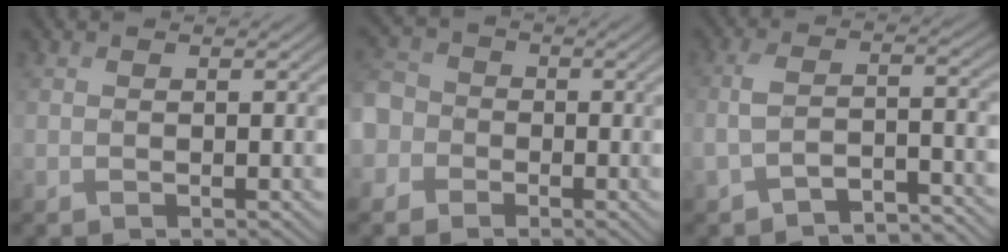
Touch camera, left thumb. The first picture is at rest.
{"total": 6.4, "force": [-2.0, 5.6, 2.2], "torque": [-0.073, -0.003, -0.071]}
{"total": 5.2, "force": [-3.7, 1.6, 3.3], "torque": [-0.071, -0.002, -0.073]}